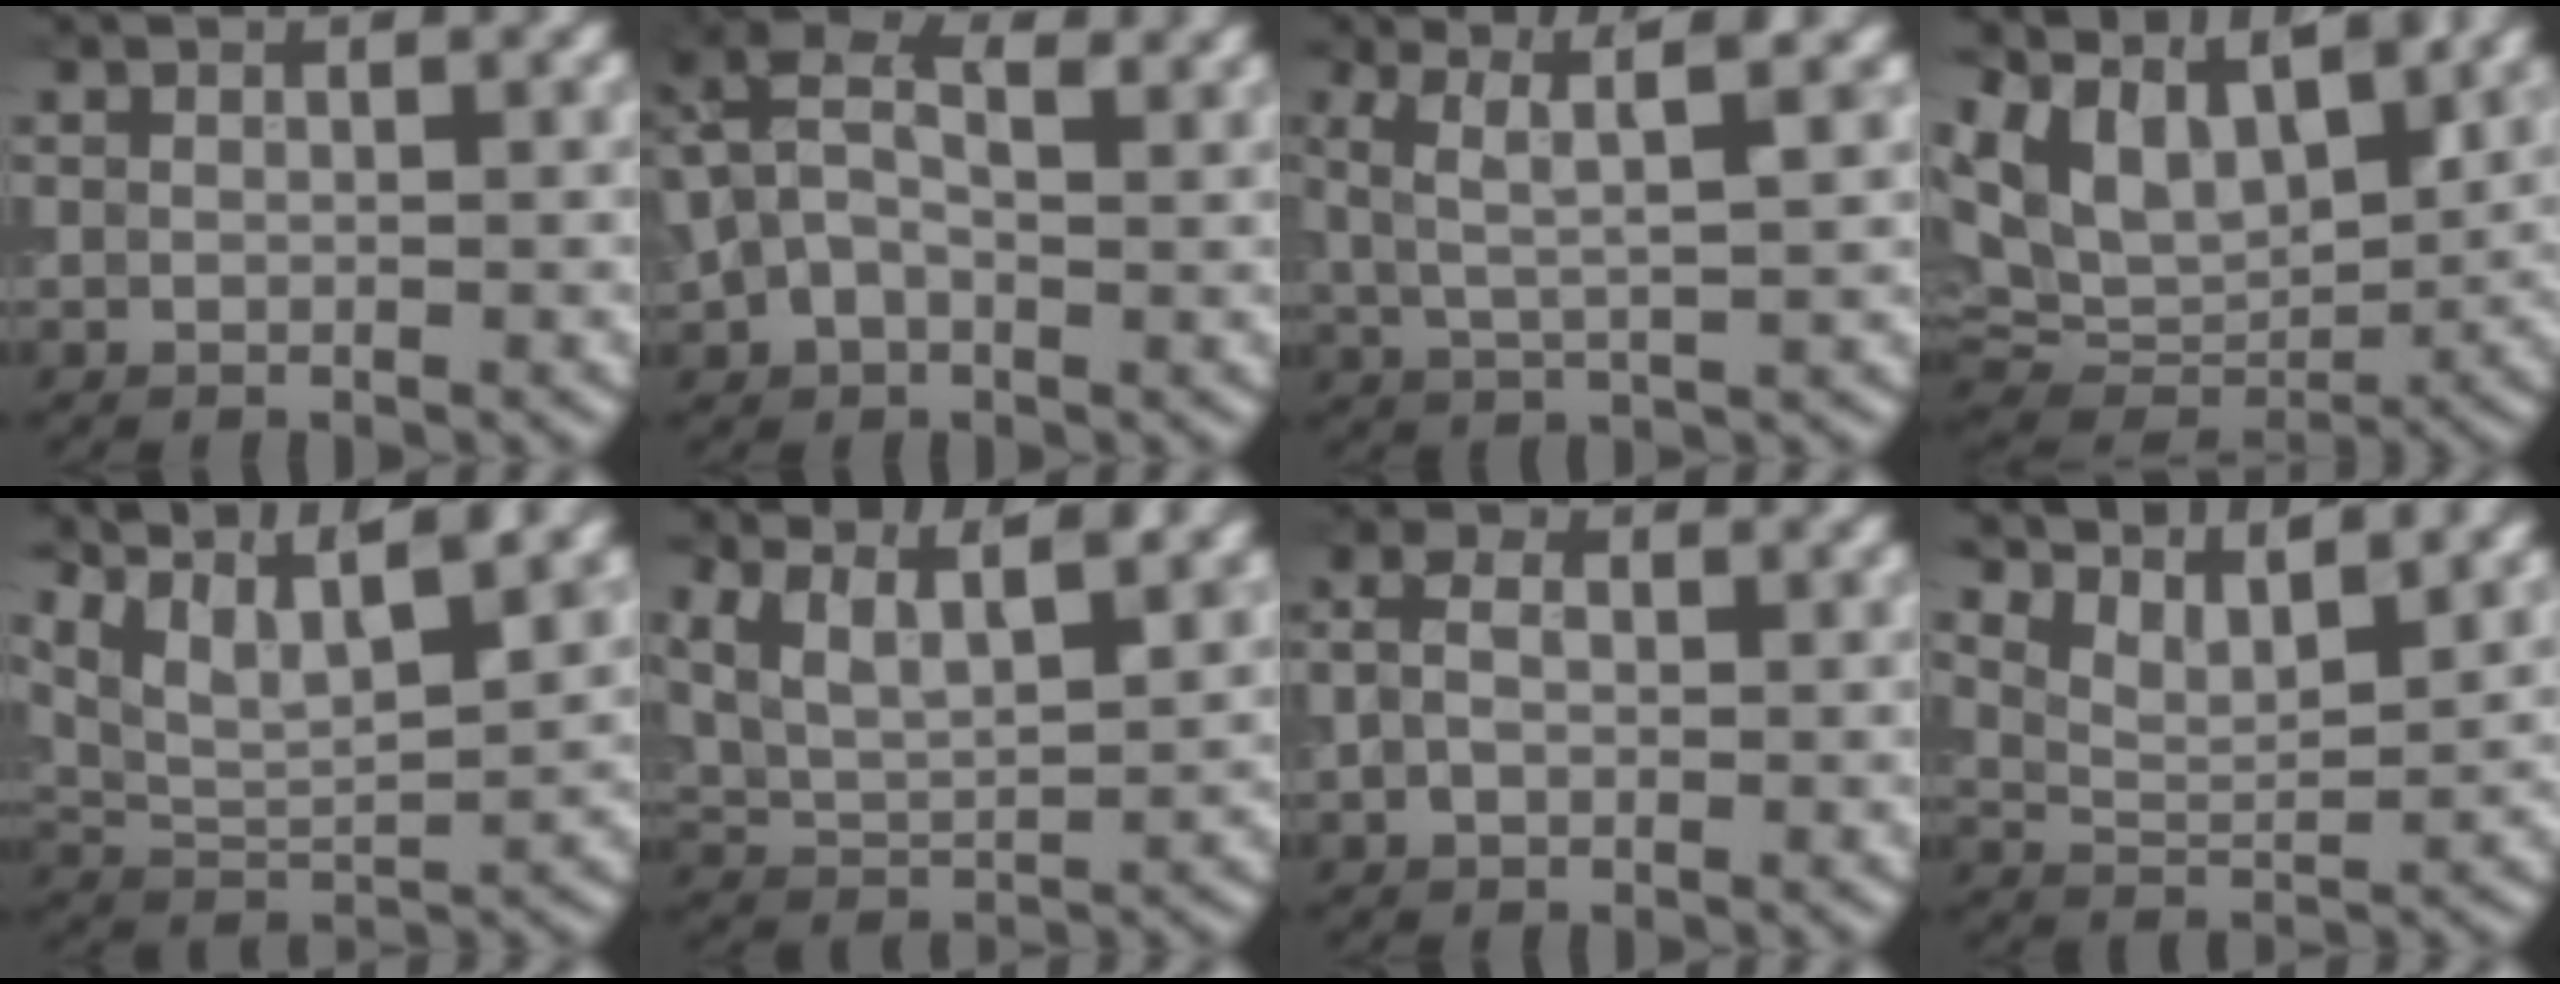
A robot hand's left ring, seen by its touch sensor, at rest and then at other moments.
{"total": 8.2, "force": [2.2, 5.0, 6.1], "torque": [-0.148, 0.017, 0.031]}
{"total": 4.6, "force": [2.1, 0.7, 4.1], "torque": [-0.081, 0.006, 0.040]}
{"total": 11.2, "force": [5.5, 6.3, 7.4], "torque": [-0.165, 0.029, 0.093]}
{"total": 9.4, "force": [6.8, 2.5, 6.0], "torque": [-0.127, 0.010, 0.105]}
{"total": 9.3, "force": [5.7, 3.6, 6.4], "torque": [-0.140, 0.035, 0.081]}
{"total": 3.1, "force": [-0.1, 2.2, 2.3], "torque": [-0.056, 0.009, -0.009]}
{"total": 6.7, "force": [5.4, 2.0, 3.4], "torque": [-0.076, 0.016, 0.075]}